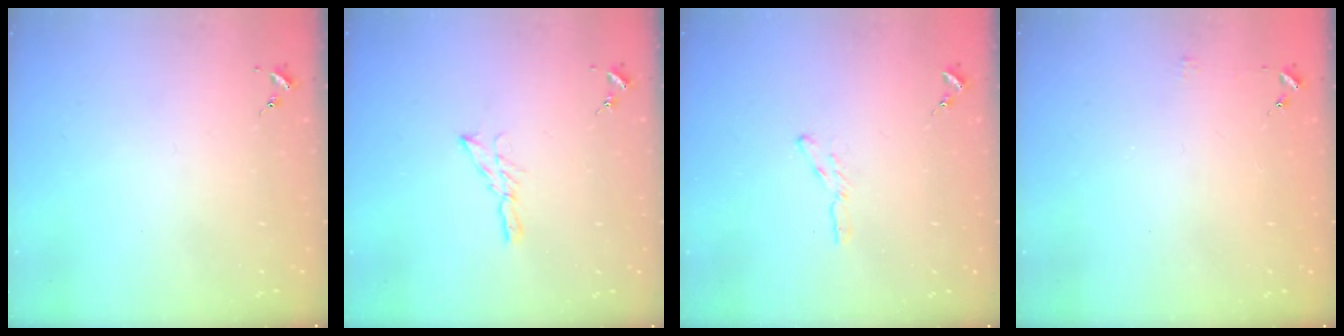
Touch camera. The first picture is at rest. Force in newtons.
{"total": 5.2, "press": 5.2, "slide": 0.5}
{"total": 3.4, "press": 3.3, "slide": 0.3}
{"total": 3.3, "press": 3.2, "slide": 0.4}